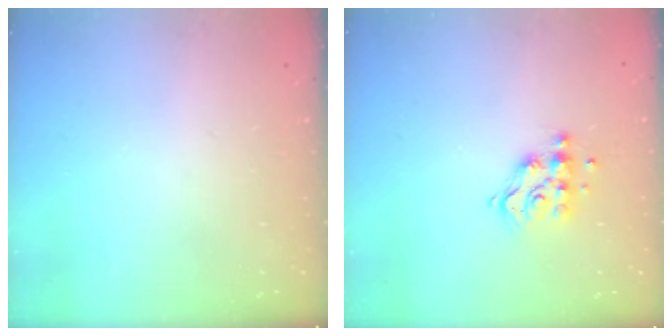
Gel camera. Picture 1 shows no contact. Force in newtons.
{"total": 10.0, "press": 9.9, "slide": 0.8}